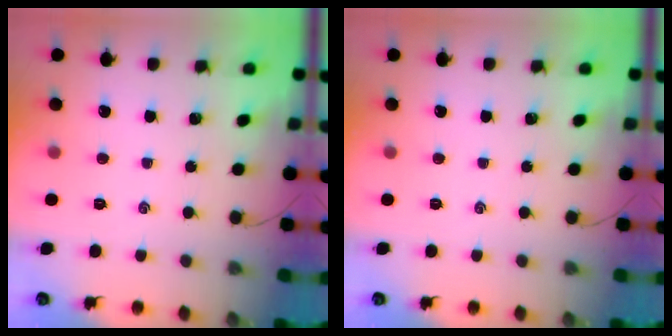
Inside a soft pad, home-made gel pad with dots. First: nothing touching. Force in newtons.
{"total": 0.0}